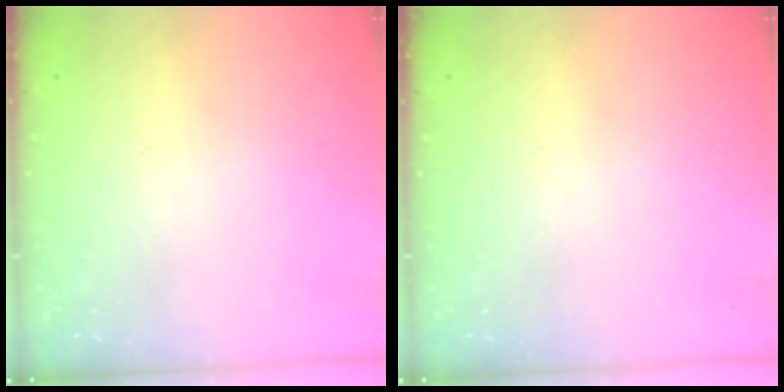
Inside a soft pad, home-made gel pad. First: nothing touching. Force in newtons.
{"total": 0.0}